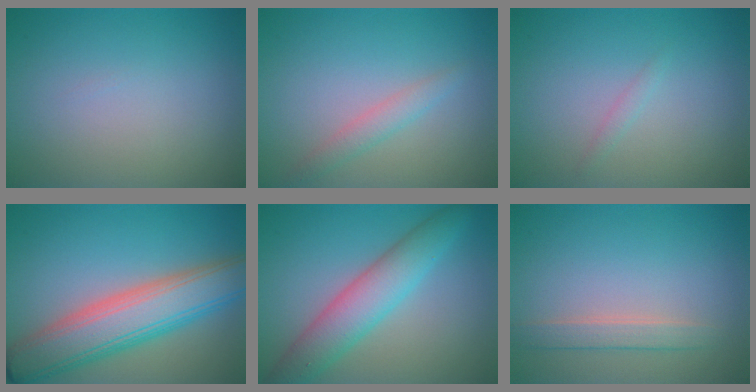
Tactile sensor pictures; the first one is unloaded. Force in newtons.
{"total": 1.6, "press": 1.6, "slide": 0.0}
{"total": 0.6, "press": 0.6, "slide": 0.0}
{"total": 8.5, "press": 8.5, "slide": 0.4}
{"total": 5.5, "press": 5.5, "slide": 0.4}
{"total": 1.9, "press": 1.9, "slide": 0.1}